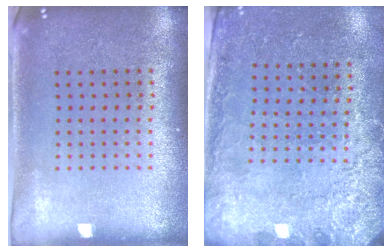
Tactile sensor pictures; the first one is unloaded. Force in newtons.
{"total": 2.6, "press": 2.3, "slide": 1.2}